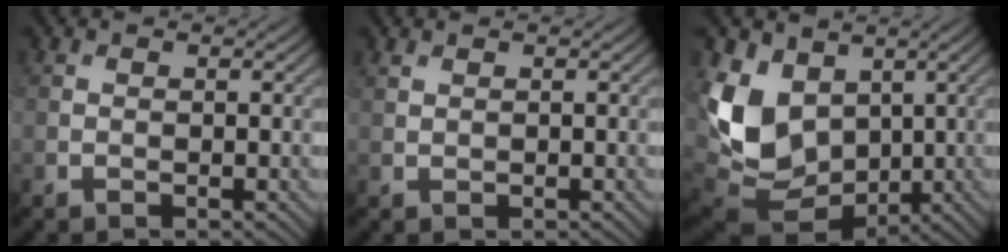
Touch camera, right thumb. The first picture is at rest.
{"total": 0.6, "force": [0.6, 0.1, 0.2], "torque": [-0.009, 0.002, 0.015]}
{"total": 12.2, "force": [2.0, 9.2, 7.7], "torque": [-0.213, -0.012, 0.036]}